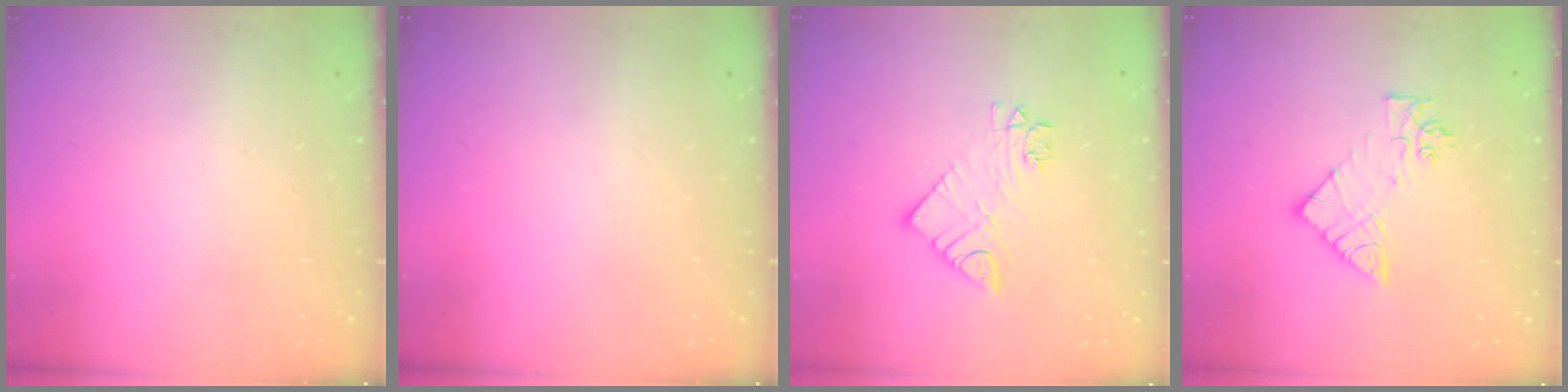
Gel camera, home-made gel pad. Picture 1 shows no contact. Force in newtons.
{"total": 0.0}
{"total": 9.3, "press": 9.3, "slide": 0.7}
{"total": 10.2, "press": 10.1, "slide": 0.9}